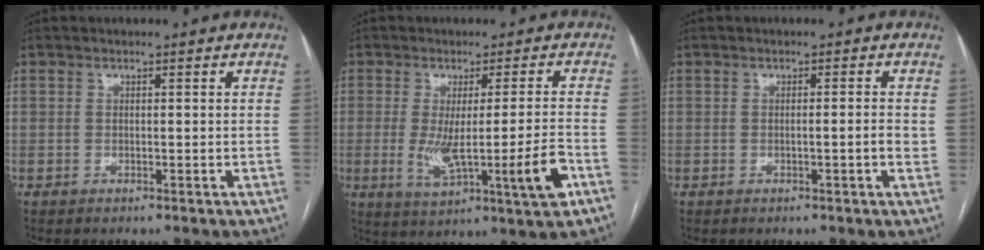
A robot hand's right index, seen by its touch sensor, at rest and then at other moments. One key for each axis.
{"total": 10.9, "fx": -2.7, "fy": -0.1, "fz": 10.6, "tx": -0.179, "ty": -0.015, "tz": -0.038}
{"total": 1.9, "fx": -0.3, "fy": 0.0, "fz": 1.9, "tx": -0.027, "ty": 0.001, "tz": -0.005}